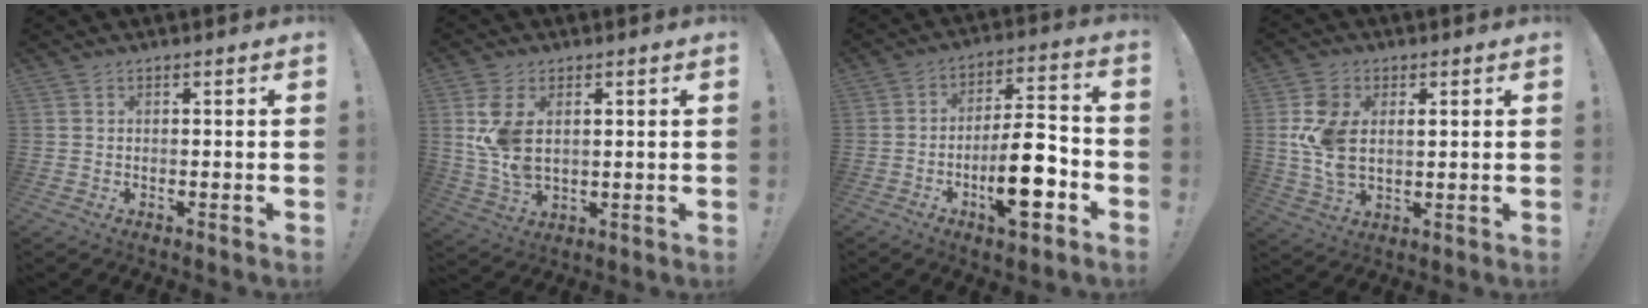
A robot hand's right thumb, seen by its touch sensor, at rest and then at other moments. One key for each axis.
{"total": 9.2, "fx": 2.6, "fy": 5.3, "fz": 7.0, "tx": -0.136, "ty": -0.017, "tz": 0.046}
{"total": 16.1, "fx": -6.0, "fy": 5.4, "fz": 14.0, "tx": -0.221, "ty": 0.028, "tz": -0.097}
{"total": 10.3, "fx": 1.7, "fy": 7.0, "fz": 7.4, "tx": -0.133, "ty": -0.001, "tz": 0.035}